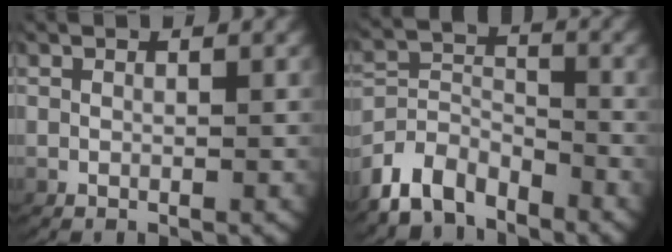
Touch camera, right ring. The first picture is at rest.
{"total": 6.8, "force": [-4.3, 4.6, 2.6], "torque": [-0.059, -0.037, -0.066]}